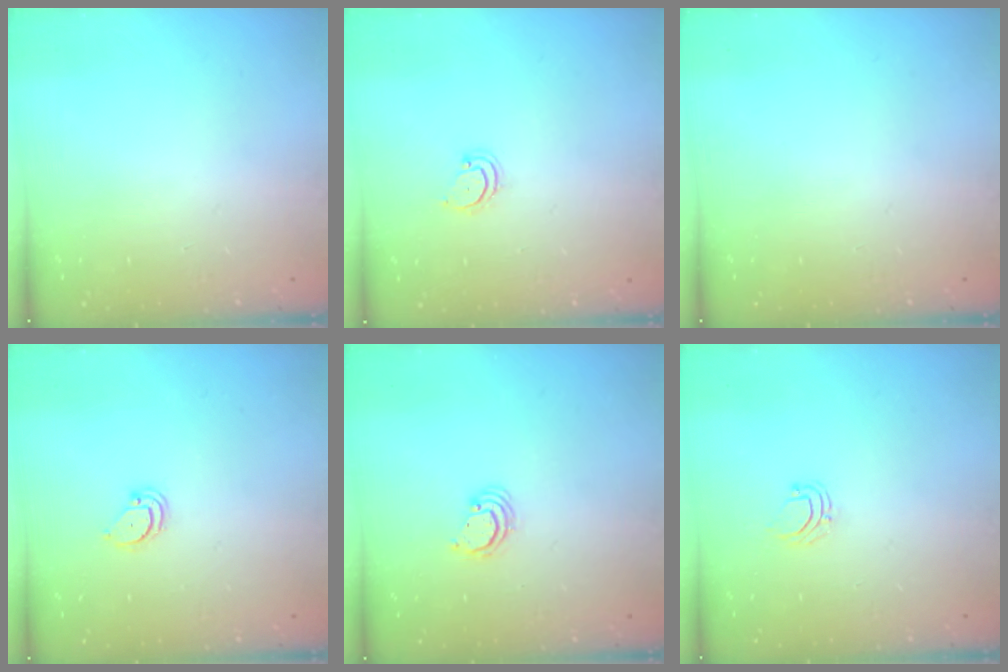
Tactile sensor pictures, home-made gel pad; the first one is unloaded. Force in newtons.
{"total": 3.6, "press": 3.5, "slide": 0.4}
{"total": 0.0}
{"total": 2.6, "press": 2.6, "slide": 0.2}
{"total": 2.2, "press": 2.2, "slide": 0.1}
{"total": 4.9, "press": 4.8, "slide": 0.5}